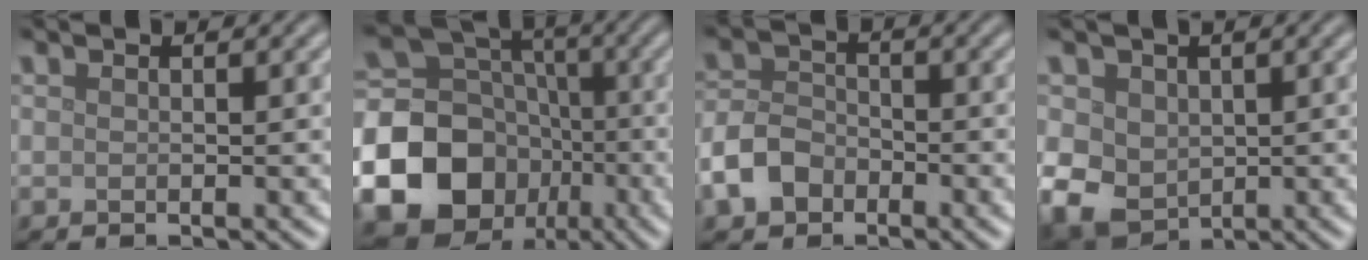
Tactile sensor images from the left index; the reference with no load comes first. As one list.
[{"total": 21.9, "force": [-7.3, 19.3, 7.4], "torque": [-0.192, -0.044, -0.139]}, {"total": 4.1, "force": [-2.2, 2.9, 1.9], "torque": [-0.041, 0.001, -0.051]}, {"total": 6.8, "force": [0.1, 5.6, 3.7], "torque": [-0.072, -0.003, 0.001]}]